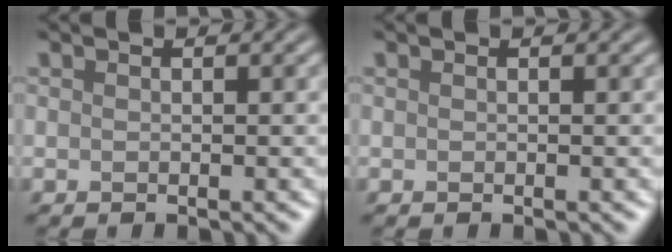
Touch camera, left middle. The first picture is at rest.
{"total": 0.0}